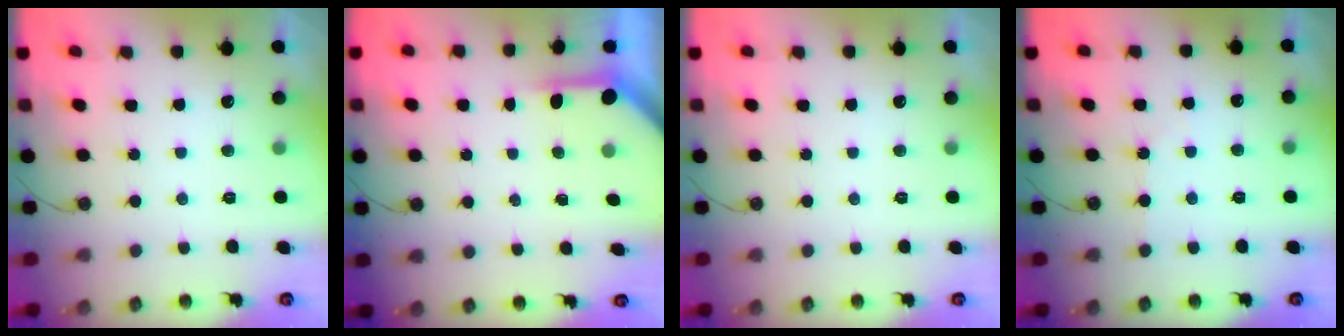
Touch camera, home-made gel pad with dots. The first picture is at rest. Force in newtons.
{"total": 4.0, "press": 4.0, "slide": 0.3}
{"total": 0.0}
{"total": 1.8, "press": 1.8, "slide": 0.3}